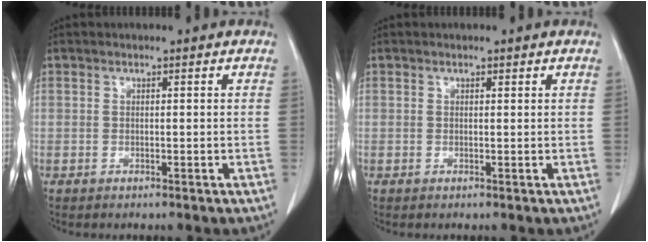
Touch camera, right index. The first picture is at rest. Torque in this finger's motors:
{"motor_torque": [-0.08, 0.15, 0.00, 0.01]}